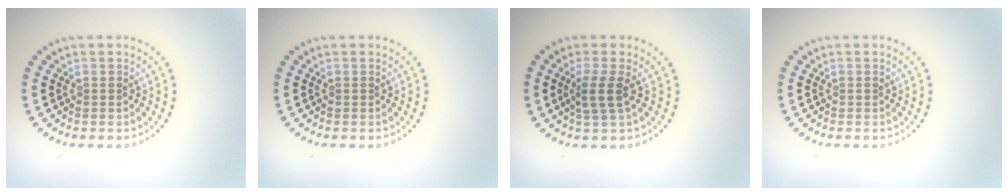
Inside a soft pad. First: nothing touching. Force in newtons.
{"total": 0.0}
{"total": 2.4, "press": 1.9, "slide": 1.4}
{"total": 0.0}